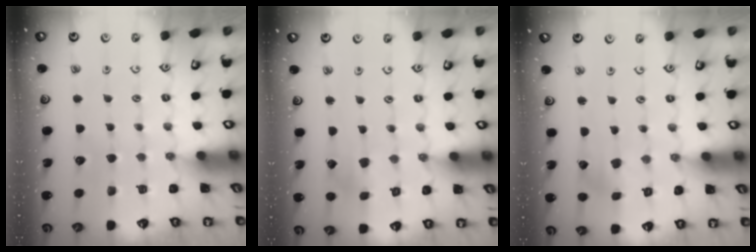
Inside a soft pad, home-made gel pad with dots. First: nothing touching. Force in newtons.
{"total": 1.2, "press": 1.2, "slide": 0.1}
{"total": 0.7, "press": 0.7, "slide": 0.2}